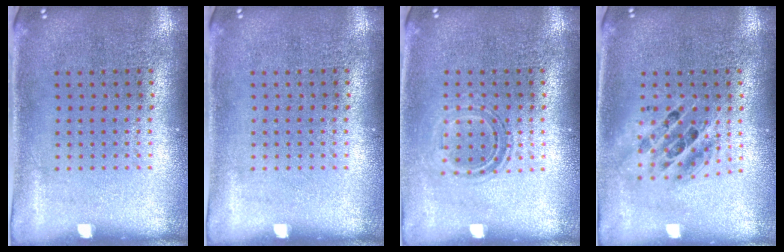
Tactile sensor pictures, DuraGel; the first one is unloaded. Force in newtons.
{"total": 0.0}
{"total": 1.1, "press": 0.9, "slide": 0.5}
{"total": 1.5, "press": 1.3, "slide": 0.8}